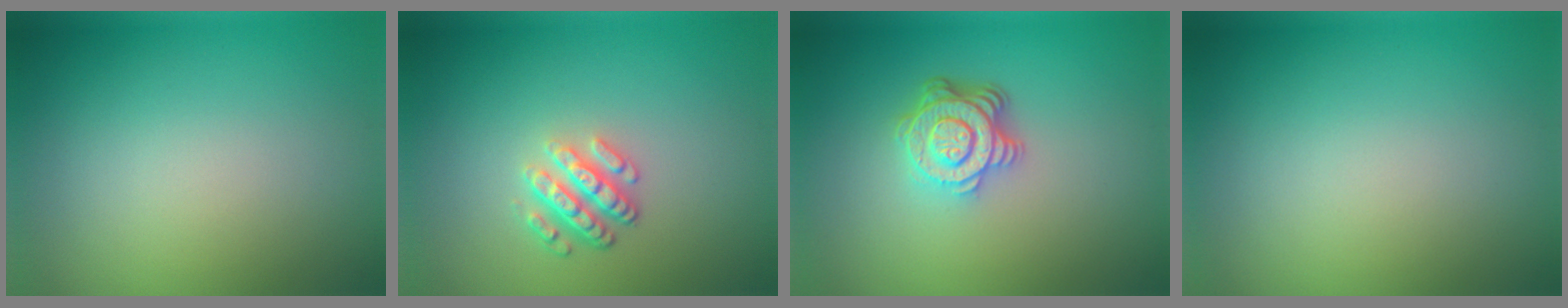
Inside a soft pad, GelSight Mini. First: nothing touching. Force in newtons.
{"total": 3.2, "press": 2.6, "slide": 1.8}
{"total": 4.7, "press": 3.4, "slide": 3.2}
{"total": 0.0}